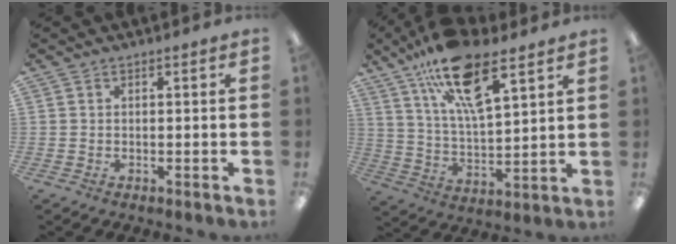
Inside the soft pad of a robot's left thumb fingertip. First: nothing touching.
{"total": 17.9, "force": [11.2, 6.4, 12.5], "torque": [-0.211, -0.050, 0.189]}